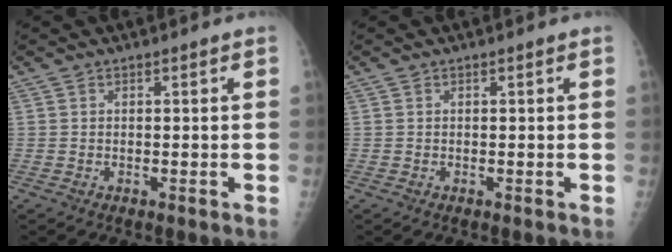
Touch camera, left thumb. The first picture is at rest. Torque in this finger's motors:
{"motor_torque": [-0.01, 0.07, -0.06, -0.07, 0.00]}